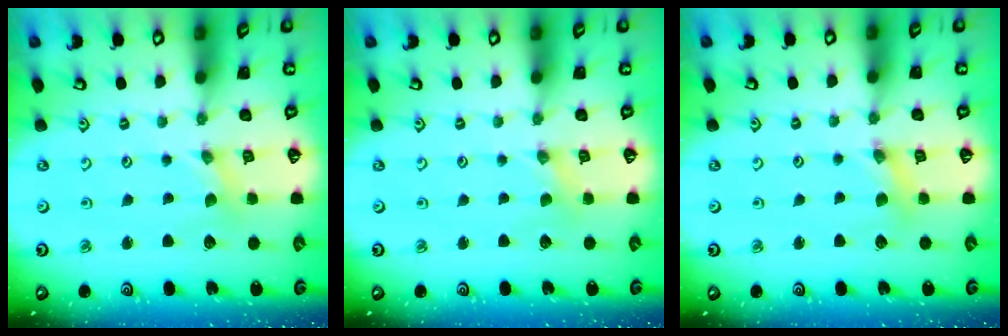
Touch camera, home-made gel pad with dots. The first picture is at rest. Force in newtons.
{"total": 0.0}
{"total": 4.0, "press": 4.0, "slide": 0.5}